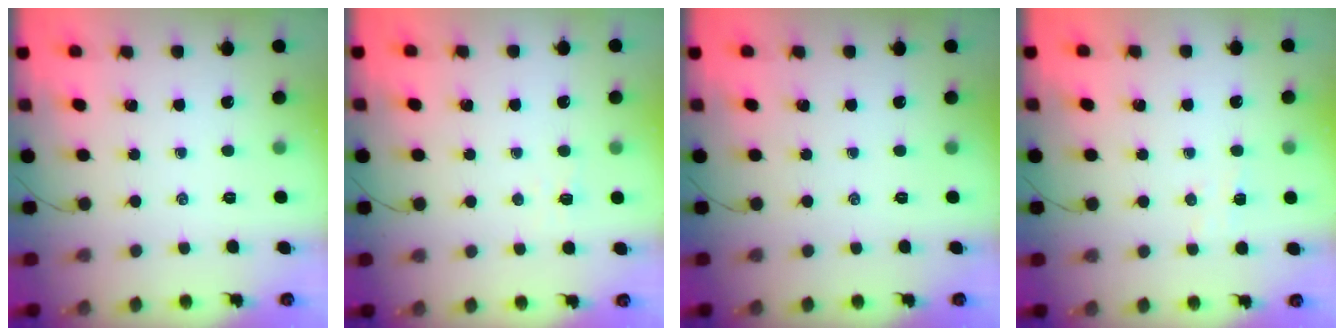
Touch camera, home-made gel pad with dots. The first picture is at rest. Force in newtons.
{"total": 1.6, "press": 1.6, "slide": 0.5}
{"total": 0.0}
{"total": 3.4, "press": 3.3, "slide": 0.9}